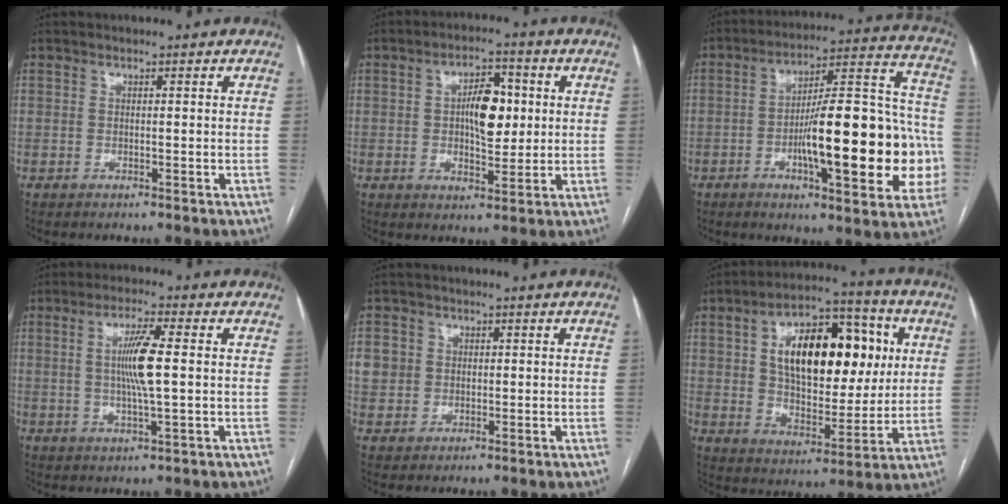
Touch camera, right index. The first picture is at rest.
{"total": 7.5, "force": [0.9, 3.2, 6.8], "torque": [-0.111, 0.013, 0.017]}
{"total": 23.0, "force": [-5.1, 5.0, 21.8], "torque": [-0.256, 0.034, -0.063]}
{"total": 6.9, "force": [0.5, 0.1, 6.9], "torque": [-0.132, -0.001, 0.008]}
{"total": 5.2, "force": [1.0, 4.9, 1.1], "torque": [-0.022, 0.012, 0.025]}
{"total": 19.1, "force": [4.5, 9.3, 16.1], "torque": [-0.263, 0.032, 0.071]}